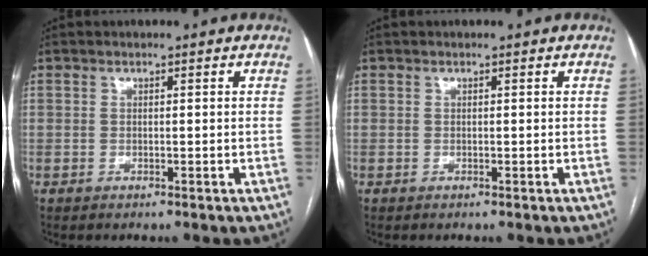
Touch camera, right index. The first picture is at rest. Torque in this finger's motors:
{"motor_torque": [0.00, 0.00, 0.00, 0.01]}